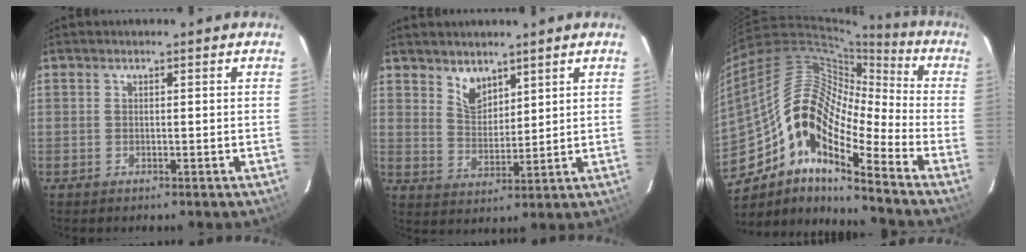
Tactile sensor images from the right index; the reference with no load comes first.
{"total": 5.3, "force": [4.0, 2.9, 1.9], "torque": [-0.025, 0.003, 0.078]}
{"total": 17.6, "force": [-8.8, 5.6, 14.2], "torque": [-0.230, -0.002, -0.185]}